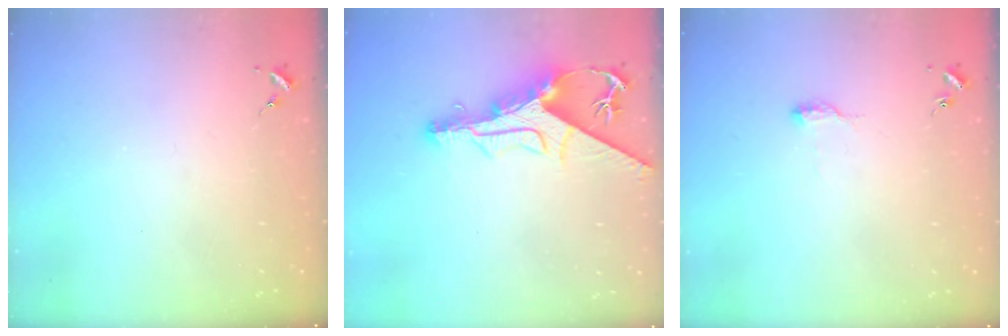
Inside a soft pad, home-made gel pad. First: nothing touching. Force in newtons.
{"total": 13.9, "press": 13.8, "slide": 1.4}
{"total": 7.6, "press": 7.6, "slide": 0.7}